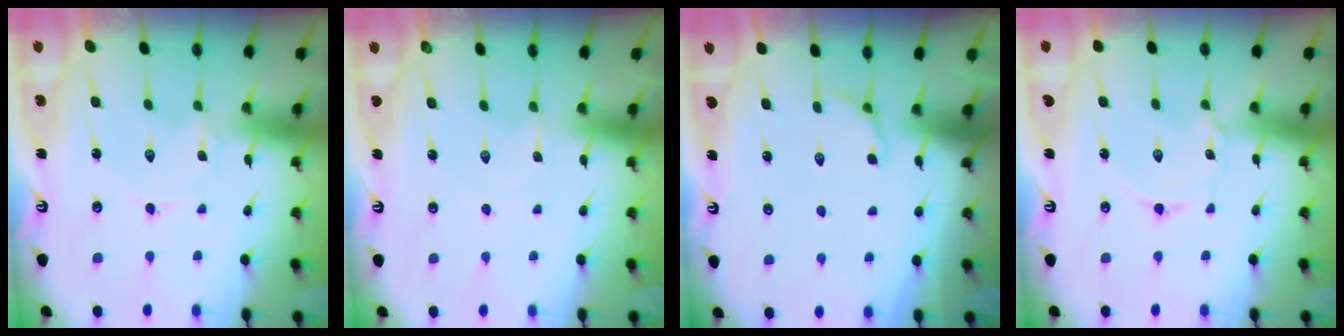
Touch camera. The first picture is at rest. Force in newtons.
{"total": 0.0}
{"total": 4.3, "press": 3.7, "slide": 2.2}
{"total": 1.4, "press": 1.4, "slide": 0.2}